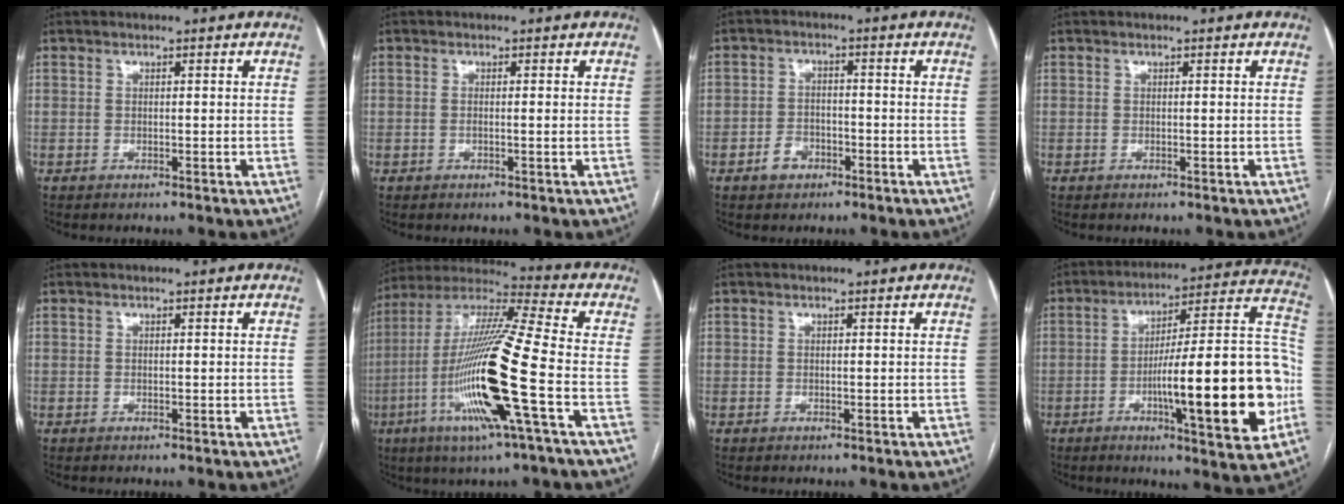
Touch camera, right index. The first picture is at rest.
{"total": 0.8, "force": [0.0, -0.1, 0.8], "torque": [-0.017, -0.002, 0.001]}
{"total": 3.5, "force": [-1.9, 2.5, 1.5], "torque": [-0.024, 0.009, -0.028]}
{"total": 0.0}
{"total": 0.0}
{"total": 19.8, "force": [-5.9, -0.2, 18.9], "torque": [-0.394, -0.021, -0.121]}
{"total": 0.0}
{"total": 23.6, "force": [-5.7, 2.9, 22.8], "torque": [-0.287, 0.017, -0.078]}